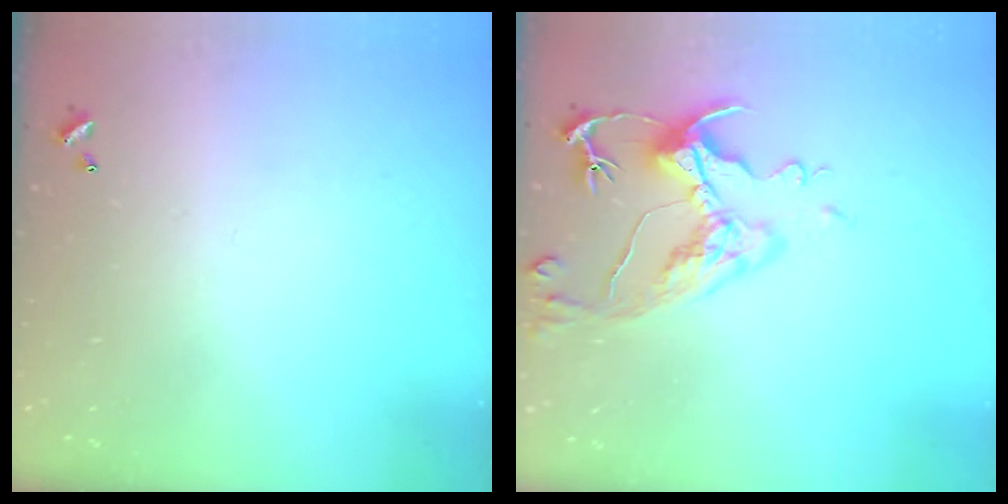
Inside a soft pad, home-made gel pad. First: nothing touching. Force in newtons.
{"total": 6.9, "press": 6.8, "slide": 1.5}